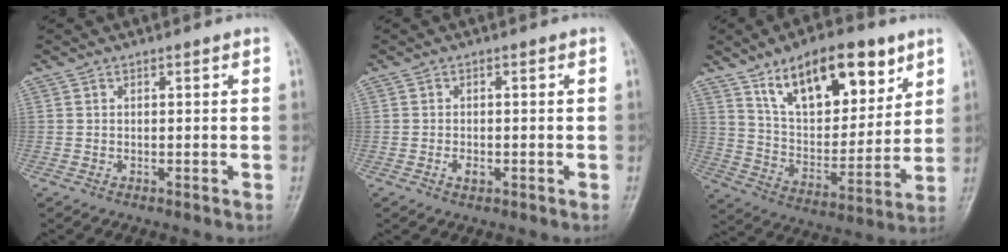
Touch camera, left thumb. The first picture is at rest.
{"total": 1.8, "force": [-0.7, 1.1, 1.3], "torque": [-0.017, 0.003, -0.011]}
{"total": 20.0, "force": [11.3, 9.4, 13.6], "torque": [-0.160, -0.050, 0.196]}